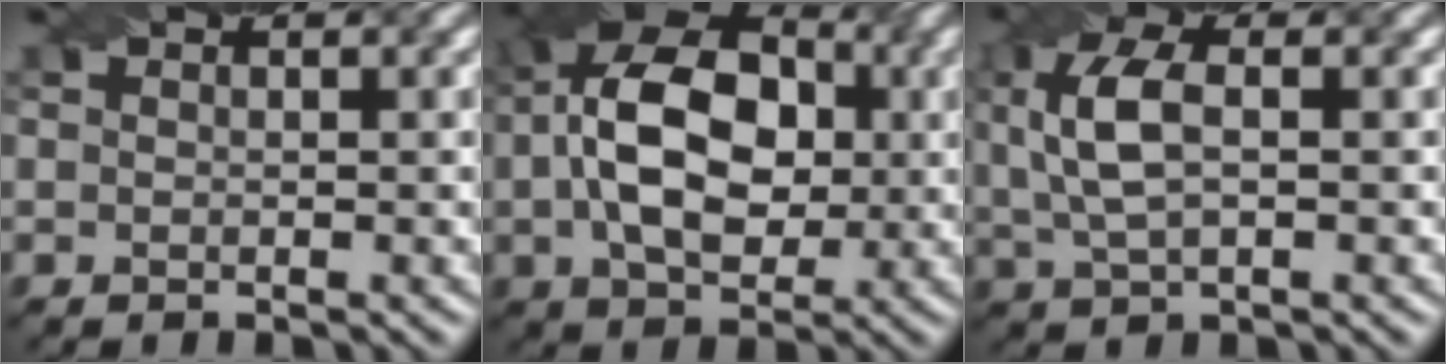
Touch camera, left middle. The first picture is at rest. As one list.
[{"total": 11.4, "force": [0.6, 7.4, 8.7], "torque": [-0.167, 0.016, 0.007]}, {"total": 5.3, "force": [0.8, 2.6, 4.5], "torque": [-0.107, 0.009, 0.017]}]